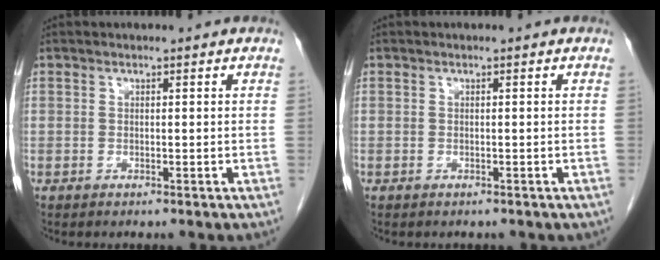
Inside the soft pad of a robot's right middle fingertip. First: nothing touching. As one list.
[{"total": 0.8, "force": [-0.6, 0.3, 0.2], "torque": [-0.013, -0.002, -0.007]}]